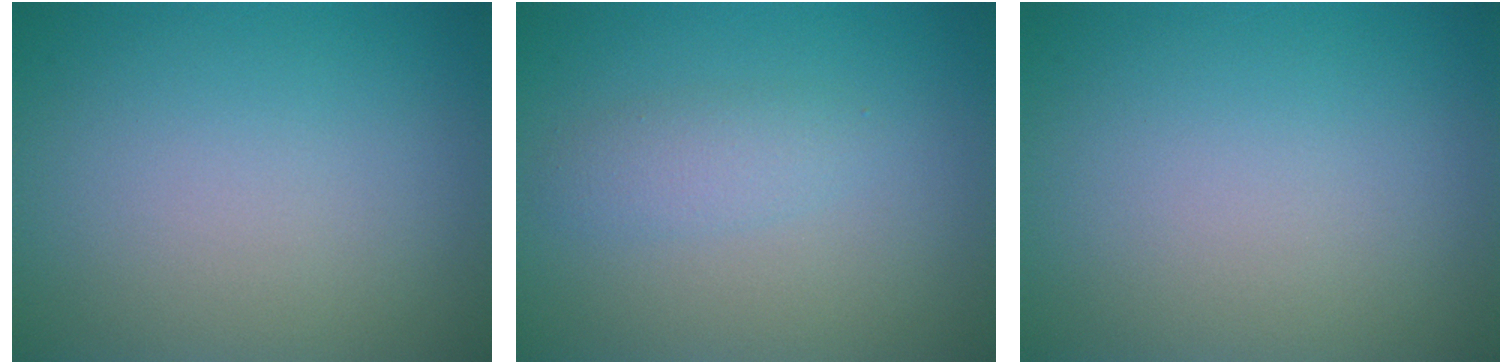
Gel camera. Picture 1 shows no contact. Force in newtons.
{"total": 1.8, "press": 1.8, "slide": 0.0}
{"total": 0.0}